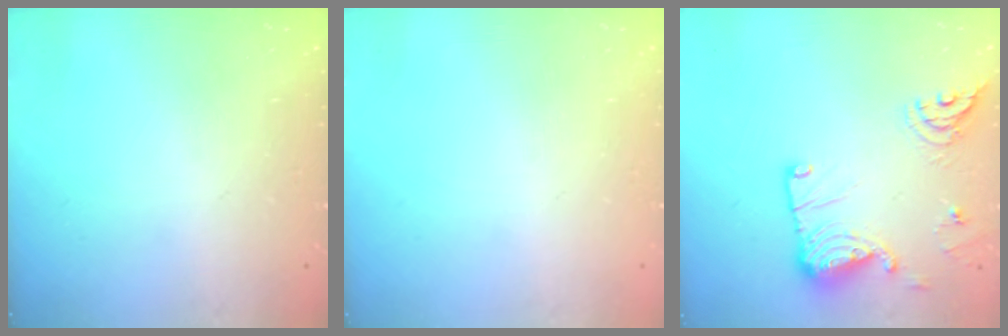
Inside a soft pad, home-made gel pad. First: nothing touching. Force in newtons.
{"total": 0.0}
{"total": 14.5, "press": 14.5, "slide": 0.4}